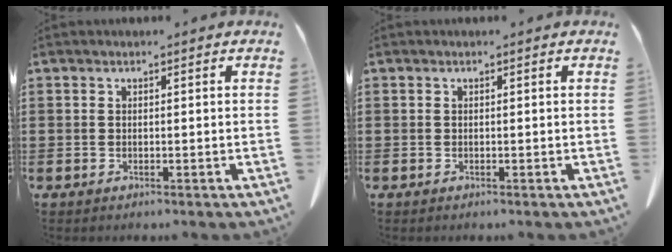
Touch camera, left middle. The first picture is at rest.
{"total": 0.0}